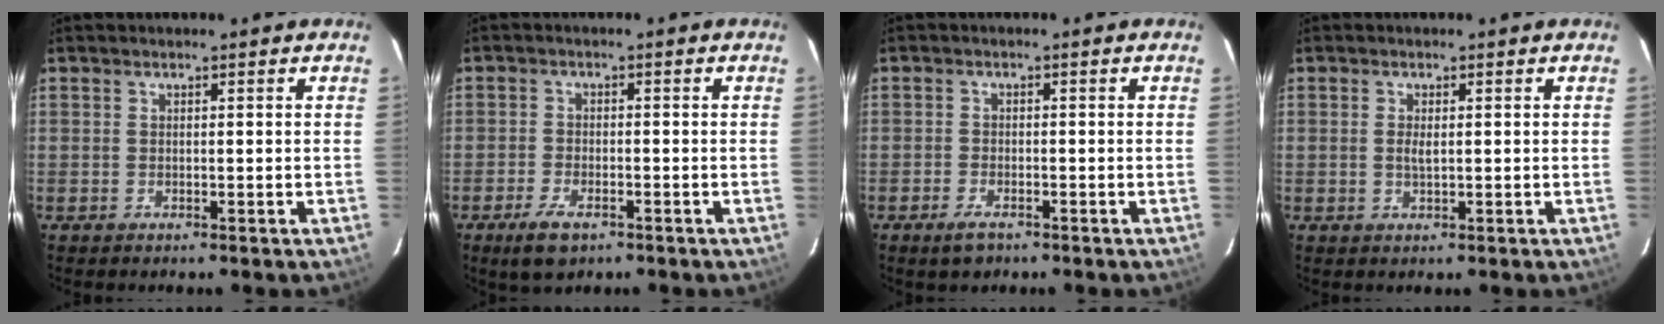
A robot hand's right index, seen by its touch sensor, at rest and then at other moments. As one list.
[{"total": 5.6, "force": [-3.5, 2.7, 3.5], "torque": [-0.091, -0.009, -0.063]}, {"total": 3.4, "force": [-2.4, 1.6, 1.8], "torque": [-0.047, -0.006, -0.044]}, {"total": 1.6, "force": [0.4, 0.7, 1.4], "torque": [-0.028, 0.000, 0.006]}]